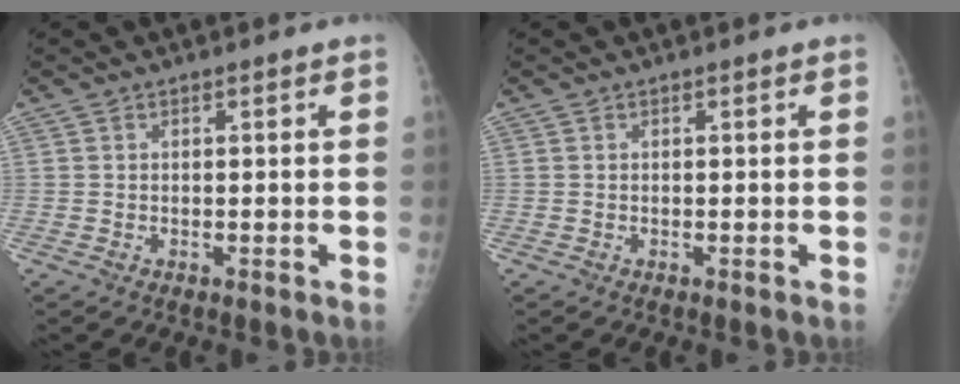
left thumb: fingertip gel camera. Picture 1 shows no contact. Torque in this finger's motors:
{"motor_torque": [0.01, 0.05, -0.07, -0.06, 0.00]}